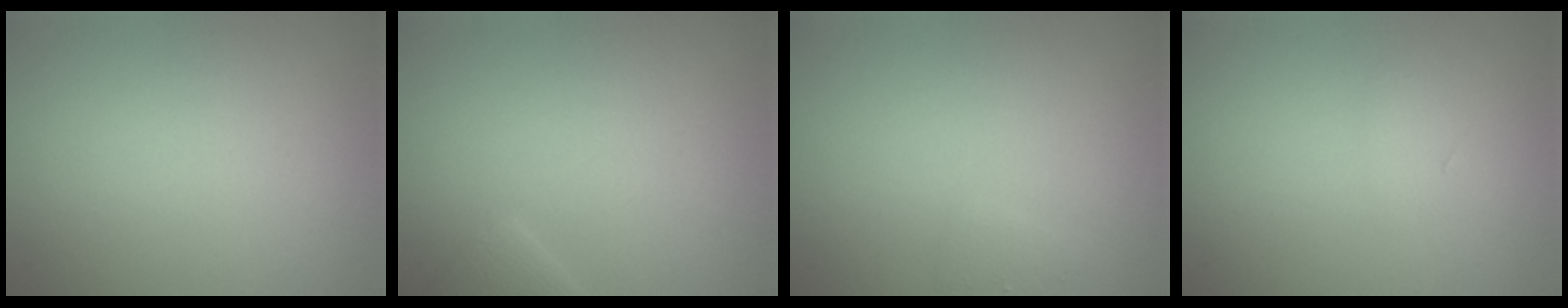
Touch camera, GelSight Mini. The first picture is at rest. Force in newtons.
{"total": 1.6, "press": 1.6, "slide": 0.2}
{"total": 0.7, "press": 0.7, "slide": 0.0}
{"total": 0.6, "press": 0.6, "slide": 0.0}